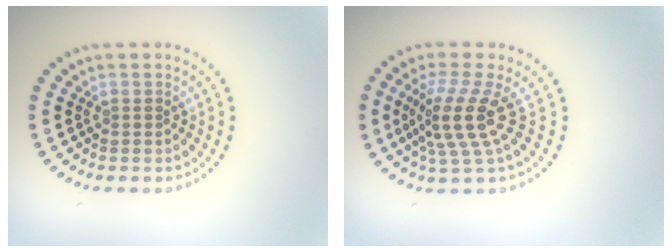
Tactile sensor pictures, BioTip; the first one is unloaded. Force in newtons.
{"total": 4.3, "press": 3.1, "slide": 3.0}